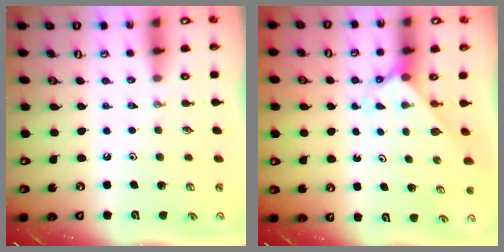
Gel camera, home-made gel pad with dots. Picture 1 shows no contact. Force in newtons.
{"total": 2.4, "press": 2.4, "slide": 0.3}